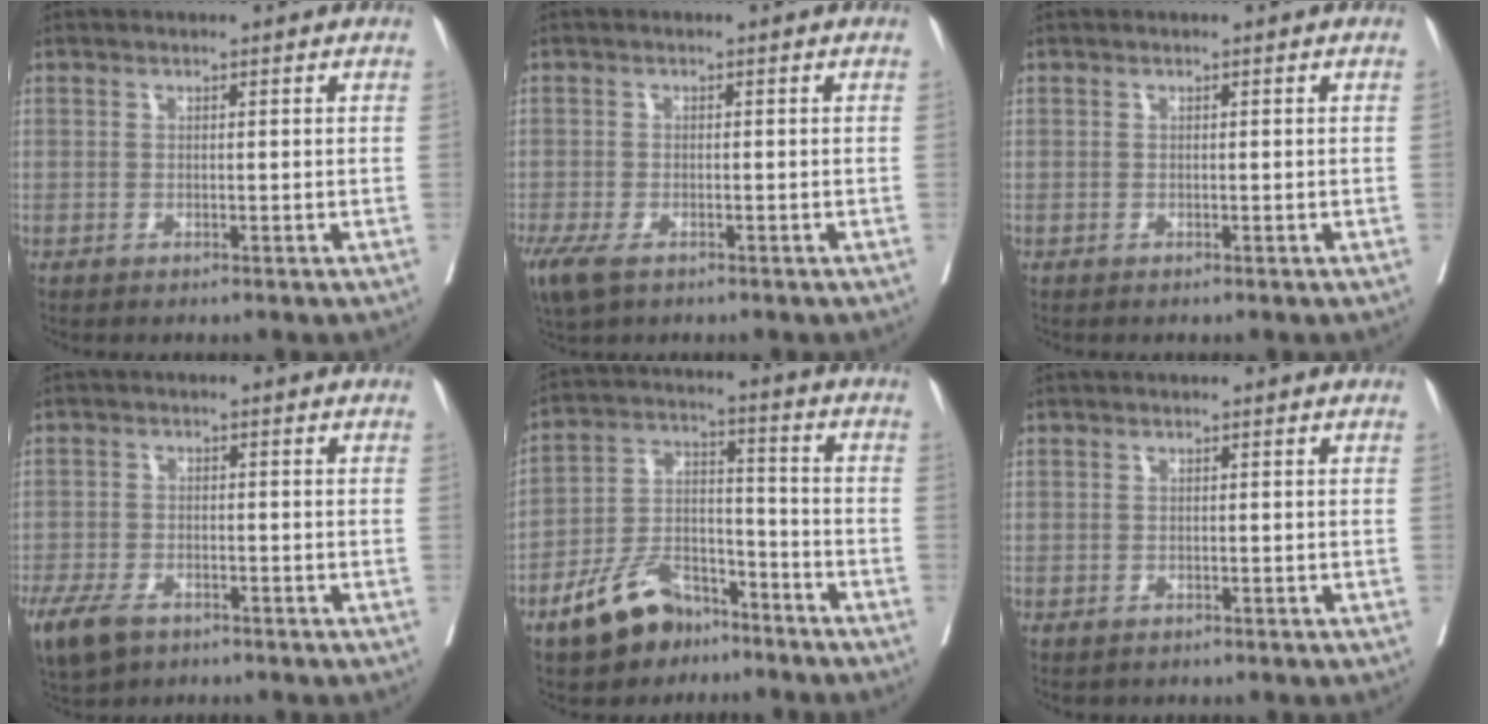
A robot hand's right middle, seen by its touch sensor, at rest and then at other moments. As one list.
[{"total": 7.4, "force": [-4.5, 3.6, 4.7], "torque": [-0.113, -0.020, -0.075]}, {"total": 0.0}, {"total": 9.8, "force": [-6.2, 5.4, 5.3], "torque": [-0.129, -0.014, -0.101]}, {"total": 11.3, "force": [-8.0, 5.6, 5.8], "torque": [-0.114, 0.008, -0.146]}, {"total": 0.5, "force": [-0.3, 0.4, 0.1], "torque": [-0.009, 0.000, -0.004]}]